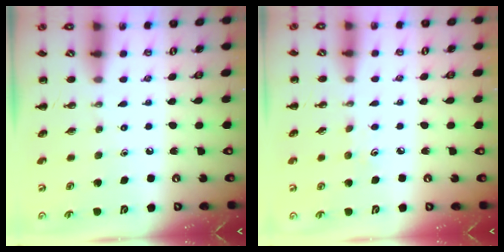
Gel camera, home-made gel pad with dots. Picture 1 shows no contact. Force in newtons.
{"total": 4.8, "press": 4.7, "slide": 1.2}